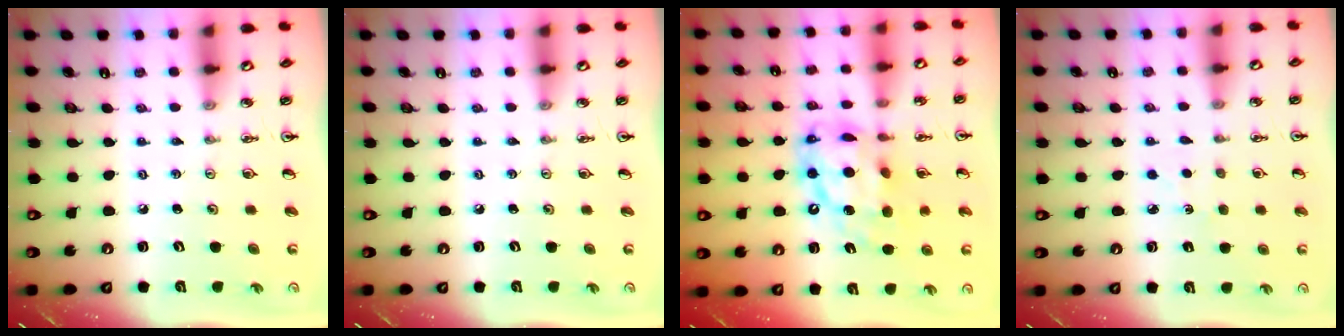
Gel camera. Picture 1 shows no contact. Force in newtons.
{"total": 0.0}
{"total": 15.9, "press": 15.9, "slide": 1.4}
{"total": 2.9, "press": 2.9, "slide": 0.3}